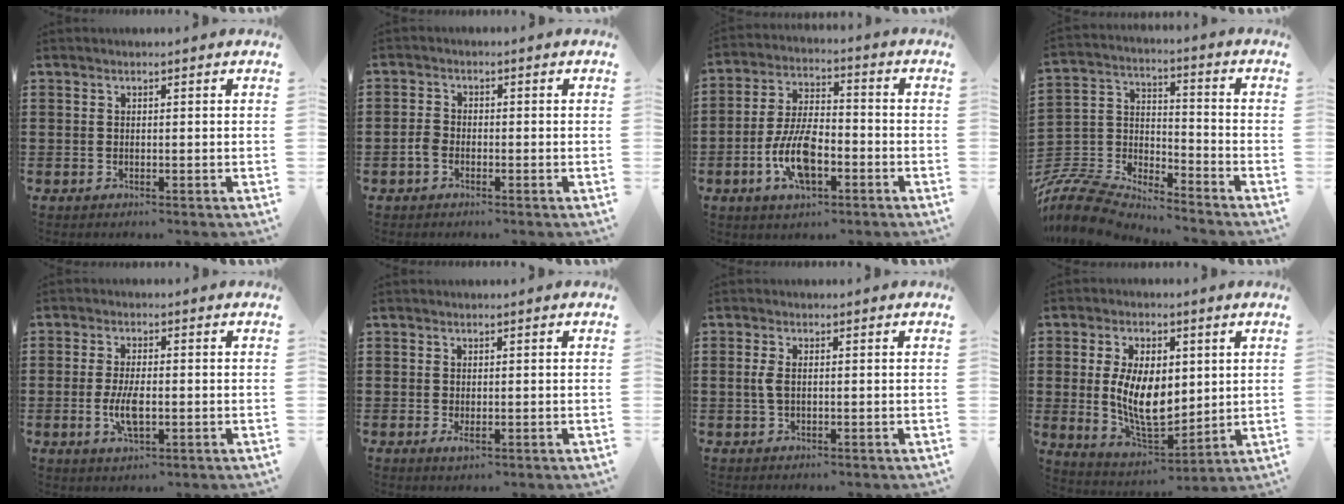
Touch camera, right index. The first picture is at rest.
{"total": 2.2, "force": [-1.1, 1.3, 1.4], "torque": [-0.051, -0.005, -0.029]}
{"total": 9.7, "force": [-3.6, 4.4, 7.9], "torque": [-0.176, -0.002, -0.068]}
{"total": 8.3, "force": [-8.0, 1.8, 1.7], "torque": [-0.071, -0.005, -0.170]}
{"total": 5.2, "force": [-1.0, 2.1, 4.6], "torque": [-0.101, -0.003, -0.022]}
{"total": 1.3, "force": [-0.2, 0.5, 1.2], "torque": [-0.022, -0.001, -0.003]}
{"total": 2.4, "force": [0.0, 1.1, 2.2], "torque": [-0.059, -0.002, -0.005]}
{"total": 10.3, "force": [0.9, 5.7, 8.5], "torque": [-0.164, 0.001, 0.015]}